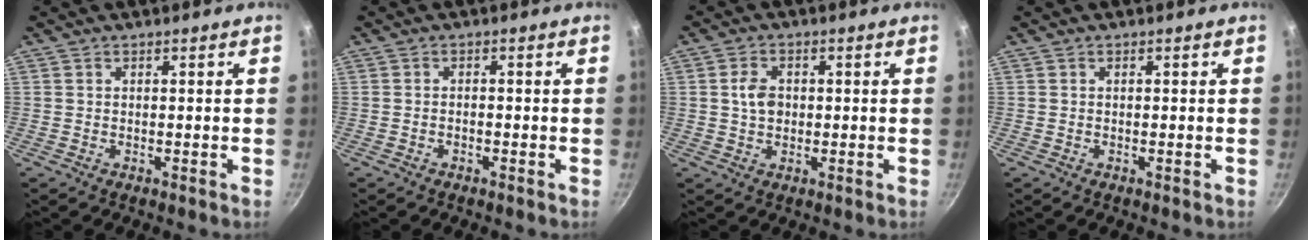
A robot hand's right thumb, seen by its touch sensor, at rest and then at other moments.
{"total": 0.9, "force": [-0.6, 0.5, 0.5], "torque": [-0.012, 0.008, -0.012]}
{"total": 4.3, "force": [0.3, 3.2, 2.9], "torque": [-0.042, 0.005, 0.002]}
{"total": 0.0}